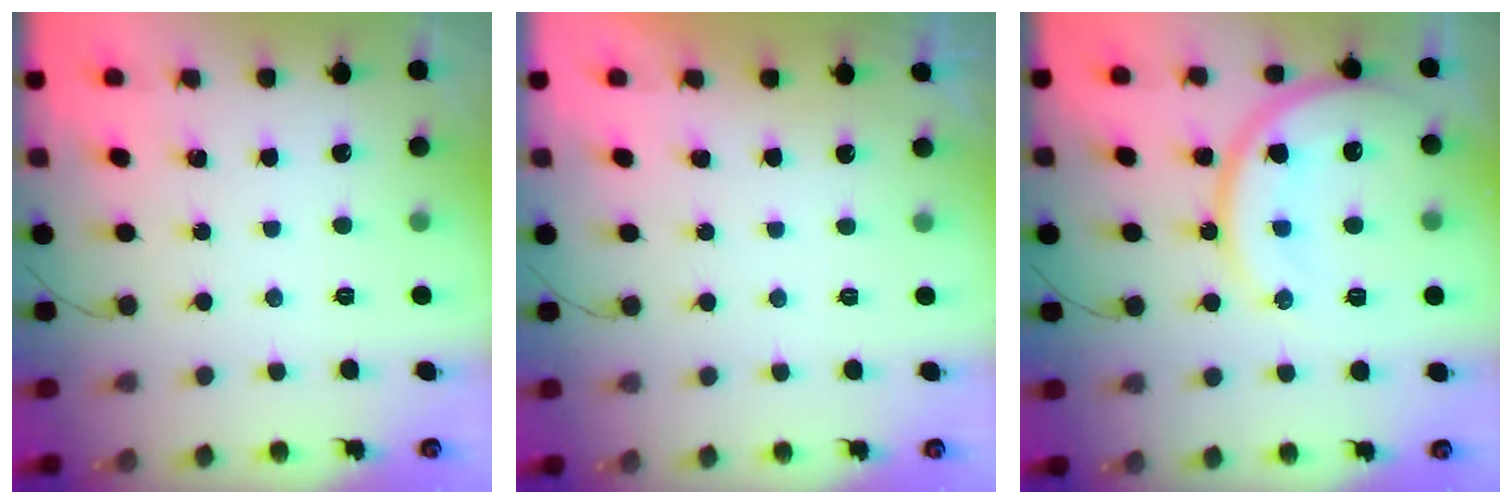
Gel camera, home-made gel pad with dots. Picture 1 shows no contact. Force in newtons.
{"total": 1.1, "press": 1.0, "slide": 0.5}
{"total": 16.5, "press": 16.4, "slide": 1.6}